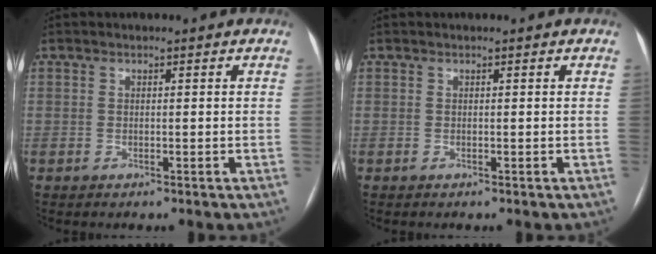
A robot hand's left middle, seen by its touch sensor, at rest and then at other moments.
{"total": 0.0}